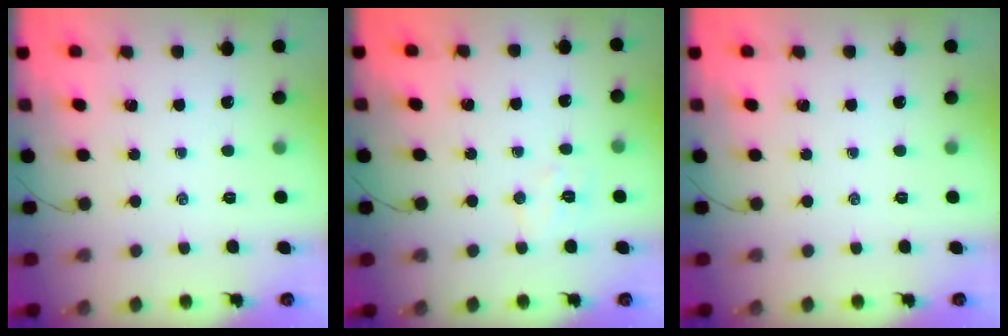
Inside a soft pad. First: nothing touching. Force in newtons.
{"total": 6.3, "press": 6.2, "slide": 1.0}
{"total": 0.0}